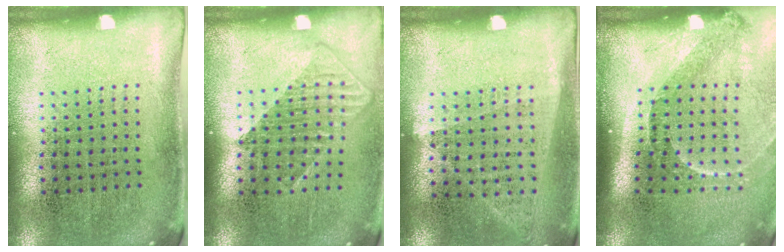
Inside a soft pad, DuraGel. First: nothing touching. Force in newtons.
{"total": 1.3, "press": 1.0, "slide": 0.7}
{"total": 1.0, "press": 0.9, "slide": 0.5}
{"total": 2.2, "press": 1.5, "slide": 1.5}